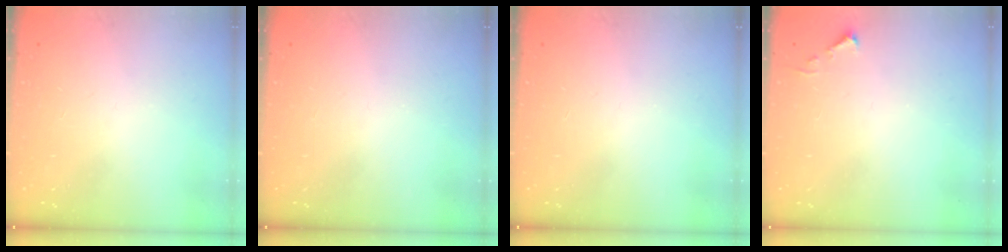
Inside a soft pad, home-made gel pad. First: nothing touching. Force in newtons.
{"total": 0.0}
{"total": 0.0}
{"total": 3.7, "press": 3.6, "slide": 0.5}